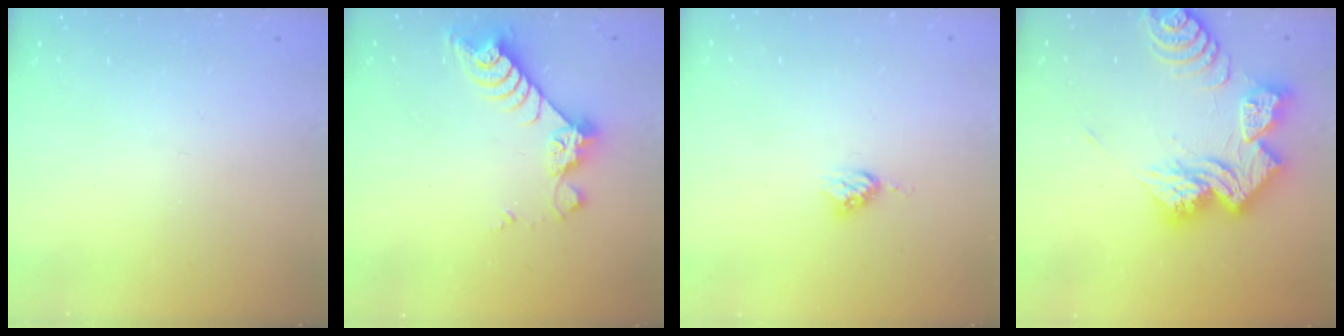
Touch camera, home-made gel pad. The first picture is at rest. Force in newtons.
{"total": 9.0, "press": 9.0, "slide": 0.6}
{"total": 5.2, "press": 5.2, "slide": 0.5}
{"total": 19.0, "press": 18.8, "slide": 2.0}